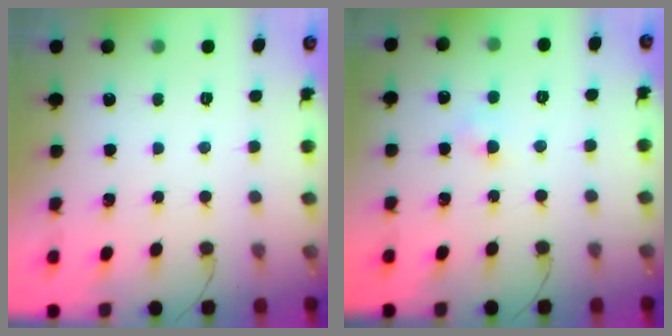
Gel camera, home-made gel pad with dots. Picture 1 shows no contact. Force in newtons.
{"total": 2.9, "press": 2.7, "slide": 1.1}